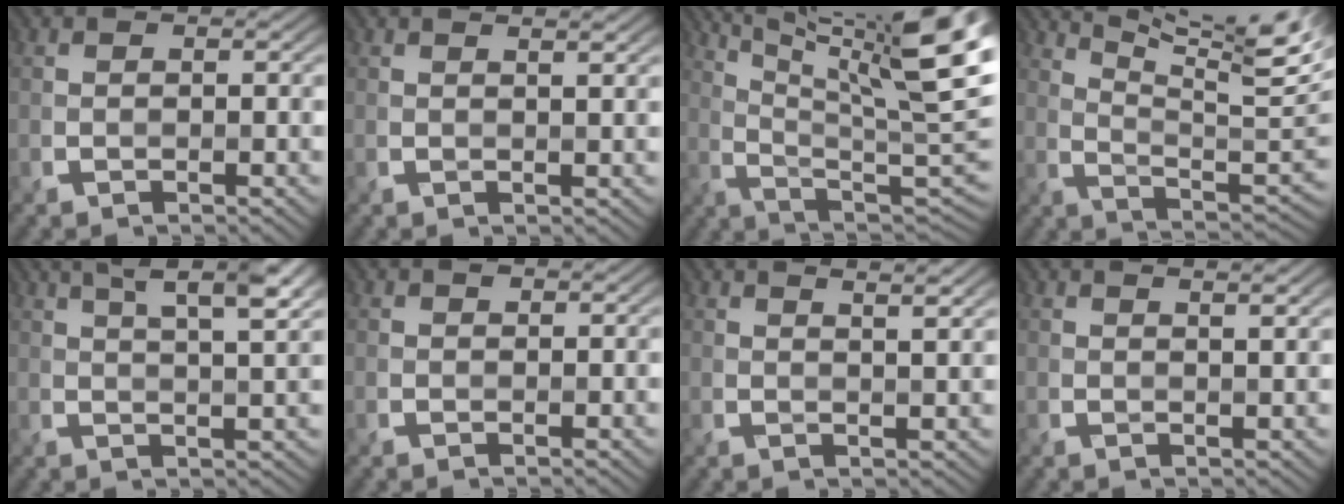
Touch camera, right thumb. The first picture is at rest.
{"total": 1.9, "force": [1.3, 0.4, 1.3], "torque": [-0.019, -0.004, 0.013]}
{"total": 17.9, "force": [9.4, 3.8, 14.8], "torque": [-0.222, -0.005, 0.158]}
{"total": 15.5, "force": [8.9, 3.4, 12.2], "torque": [-0.186, 0.004, 0.139]}
{"total": 7.9, "force": [4.4, 1.7, 6.3], "torque": [-0.093, 0.014, 0.065]}
{"total": 0.6, "force": [0.3, 0.4, 0.3], "torque": [0.000, -0.004, 0.004]}
{"total": 4.6, "force": [3.1, 0.9, 3.3], "torque": [-0.039, 0.009, 0.037]}
{"total": 2.9, "force": [1.9, 0.6, 2.1], "torque": [-0.024, 0.001, 0.020]}